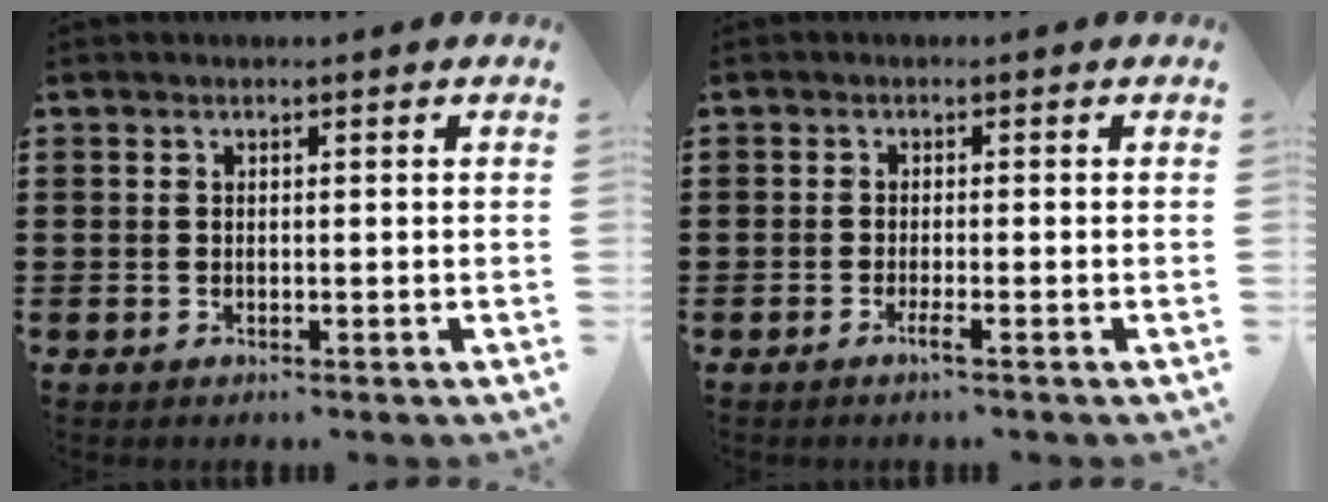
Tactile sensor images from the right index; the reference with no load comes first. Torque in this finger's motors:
{"motor_torque": [0.30, 0.51, 0.11, 0.05]}